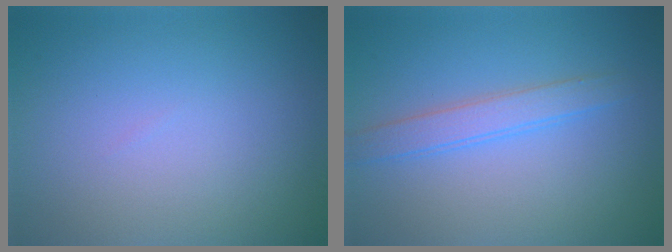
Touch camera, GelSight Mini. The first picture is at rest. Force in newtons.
{"total": 2.4, "press": 2.4, "slide": 0.1}